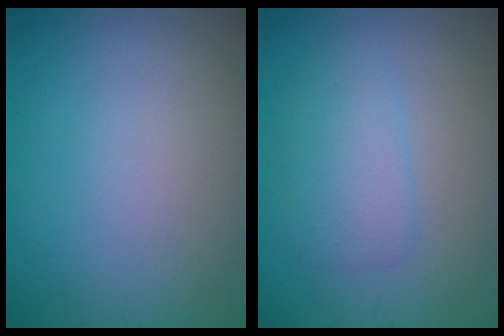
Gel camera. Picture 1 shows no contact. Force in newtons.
{"total": 2.8, "press": 2.8, "slide": 0.1}